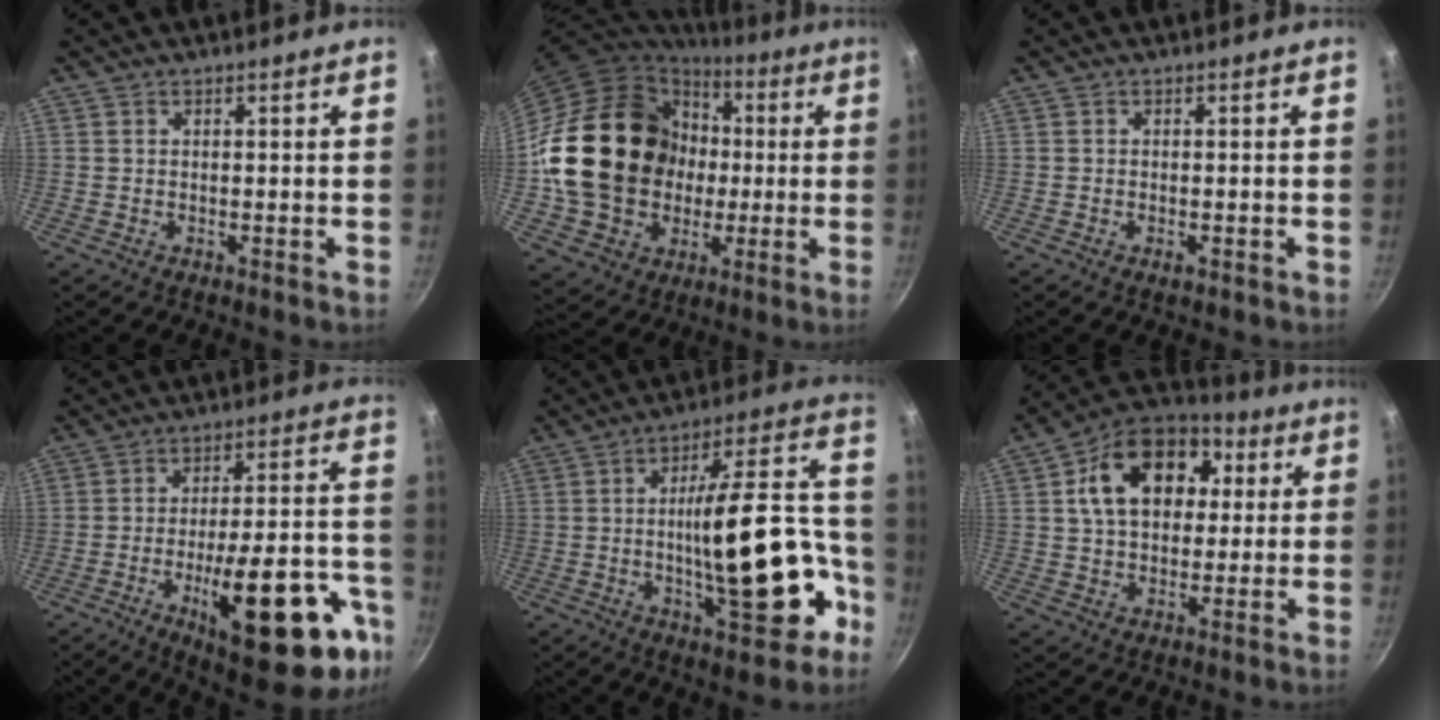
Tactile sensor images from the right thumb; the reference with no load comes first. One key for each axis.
{"total": 24.3, "fx": 0.4, "fy": 20.3, "fz": 13.3, "tx": -0.216, "ty": 0.031, "tz": 0.024}
{"total": 1.2, "fx": -0.5, "fy": 0.5, "fz": 0.9, "tx": -0.015, "ty": 0.001, "tz": -0.009}
{"total": 26.3, "fx": -11.5, "fy": 9.4, "fz": 21.7, "tx": -0.255, "ty": 0.044, "tz": -0.156}
{"total": 22.6, "fx": -5.9, "fy": 8.8, "fz": 19.9, "tx": -0.259, "ty": 0.056, "tz": -0.076}
{"total": 17.8, "fx": 4.1, "fy": 12.6, "fz": 11.8, "tx": -0.170, "ty": 0.021, "tz": 0.052}